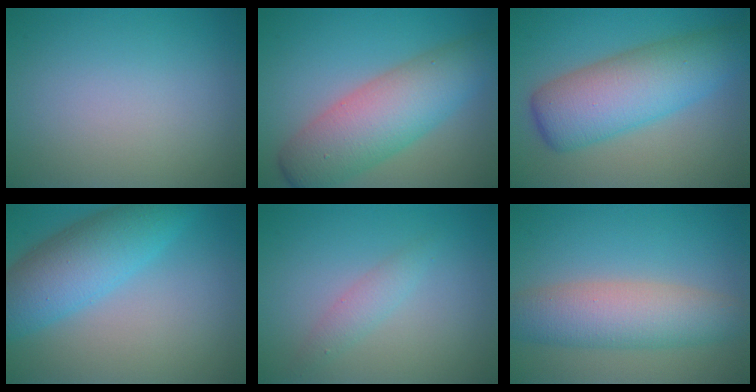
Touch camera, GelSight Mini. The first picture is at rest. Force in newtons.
{"total": 7.8, "press": 7.8, "slide": 0.2}
{"total": 8.2, "press": 8.2, "slide": 0.2}
{"total": 7.1, "press": 7.1, "slide": 0.3}
{"total": 1.6, "press": 1.6, "slide": 0.1}
{"total": 5.8, "press": 5.8, "slide": 0.2}